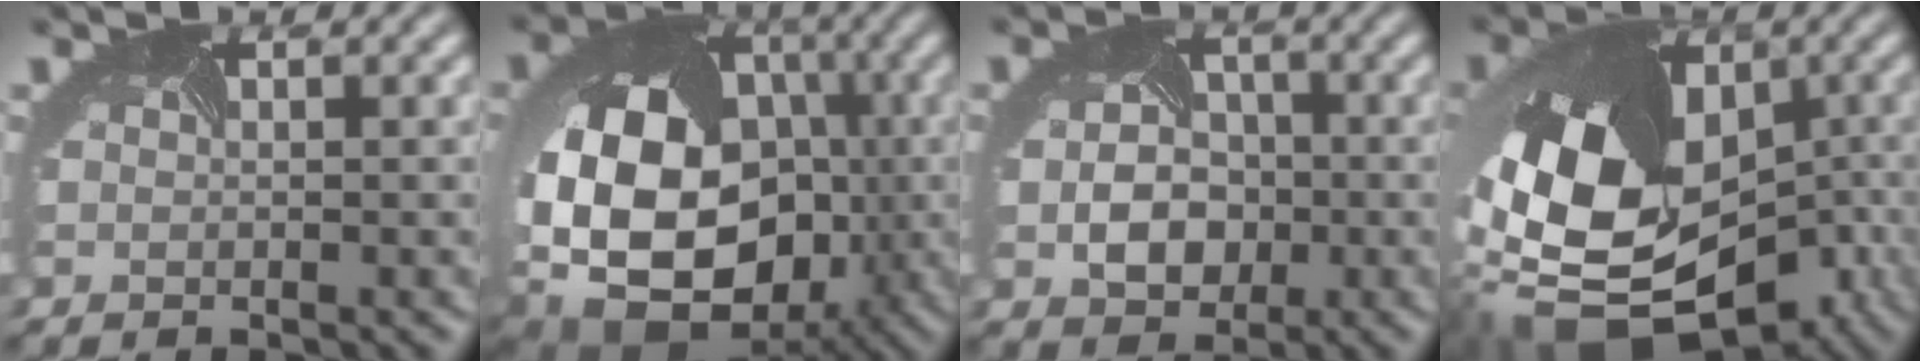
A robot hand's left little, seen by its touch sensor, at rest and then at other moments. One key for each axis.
{"total": 20.5, "fx": -4.2, "fy": 16.2, "fz": 12.0, "tx": -0.238, "ty": -0.037, "tz": -0.076}
{"total": 4.0, "fx": -0.8, "fy": 3.4, "fz": 2.0, "tx": -0.050, "ty": -0.007, "tz": -0.014}
{"total": 16.6, "fx": -5.4, "fy": 11.6, "fz": 10.6, "tx": -0.204, "ty": -0.014, "tz": -0.069}